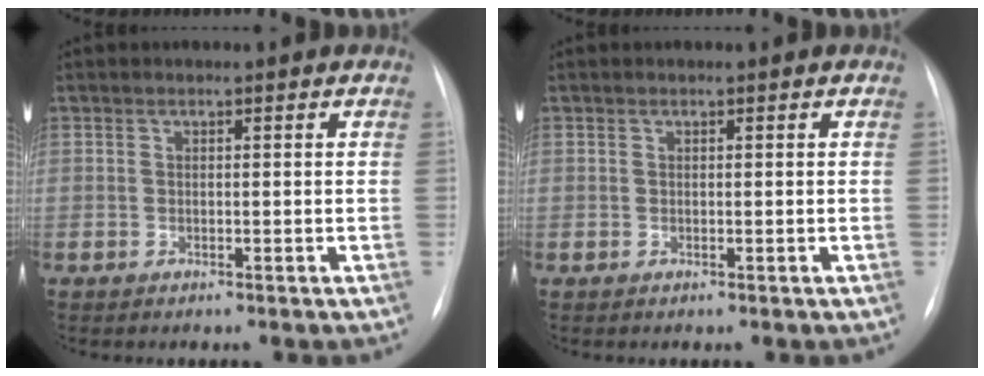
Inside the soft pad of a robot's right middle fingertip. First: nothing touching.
{"total": 0.0}